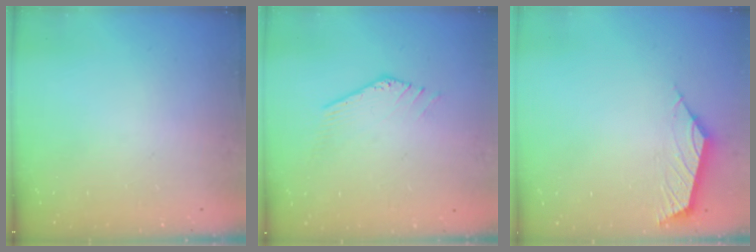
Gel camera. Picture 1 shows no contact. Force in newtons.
{"total": 1.1, "press": 1.1, "slide": 0.3}
{"total": 2.8, "press": 2.7, "slide": 0.7}